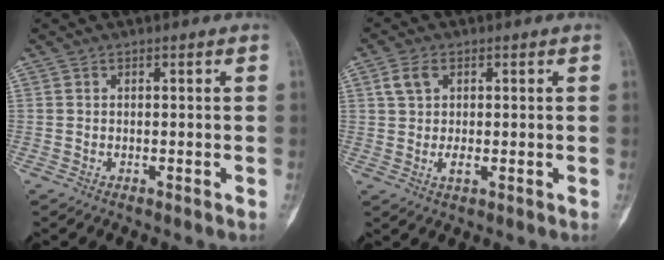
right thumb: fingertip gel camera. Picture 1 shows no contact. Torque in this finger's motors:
{"motor_torque": [0.30, 0.30, 0.49, 0.11, 0.03]}